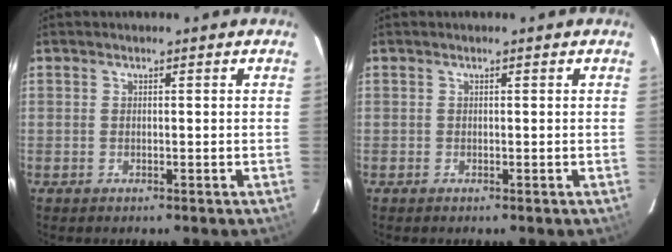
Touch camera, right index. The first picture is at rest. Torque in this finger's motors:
{"motor_torque": [-0.01, 0.03, -0.03, 0.01]}